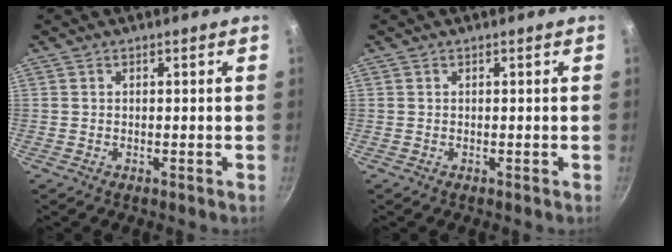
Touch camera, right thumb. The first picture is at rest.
{"total": 0.0}